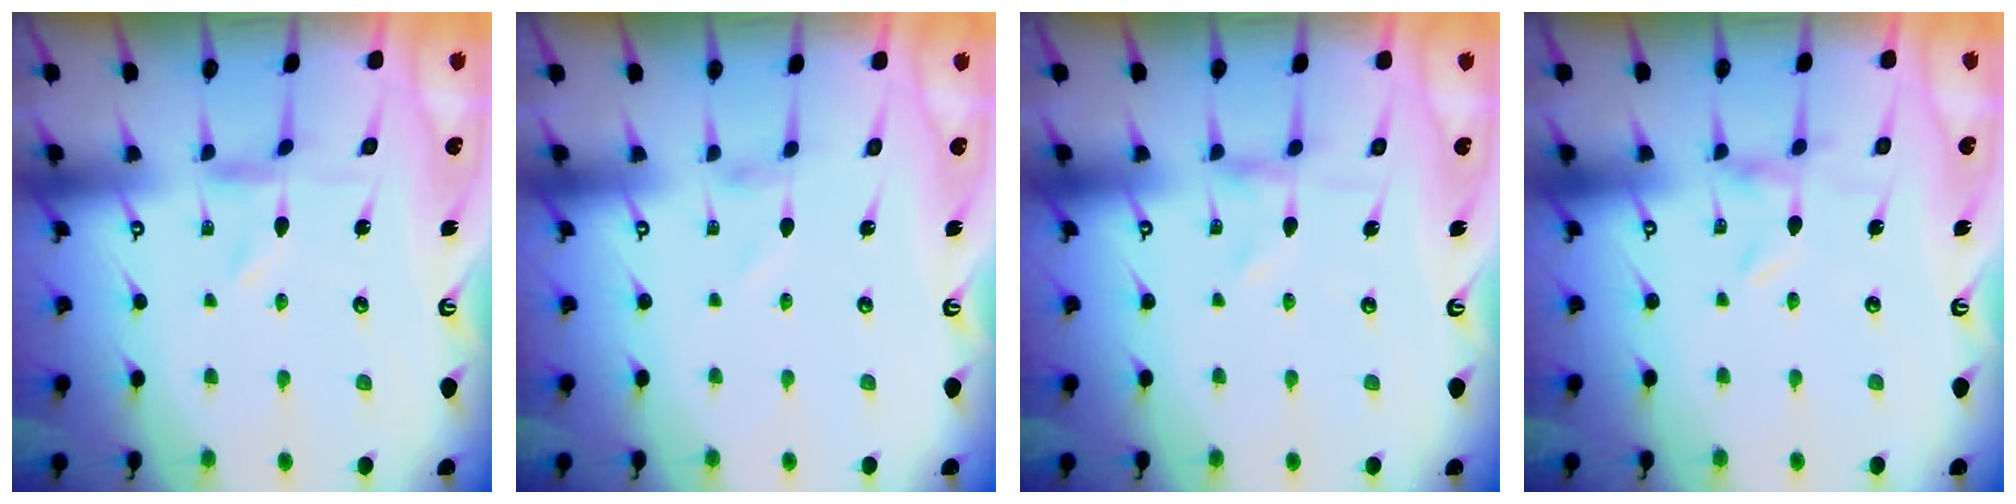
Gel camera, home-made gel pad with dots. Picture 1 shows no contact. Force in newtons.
{"total": 1.4, "press": 1.4, "slide": 0.1}
{"total": 0.0}
{"total": 0.0}